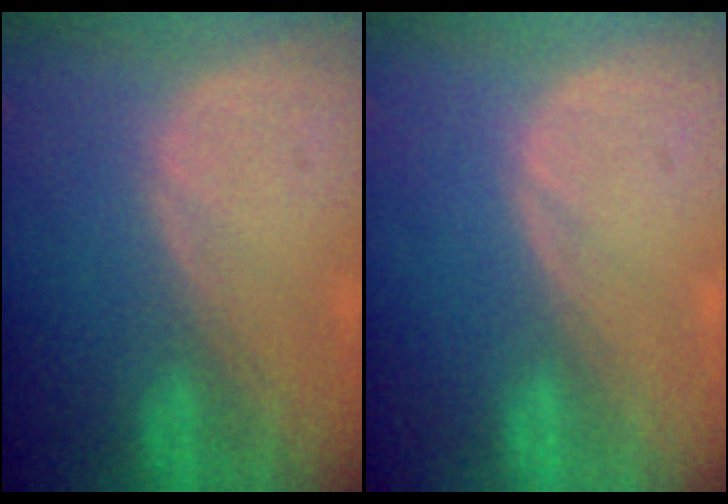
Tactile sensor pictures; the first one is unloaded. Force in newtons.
{"total": 0.0}